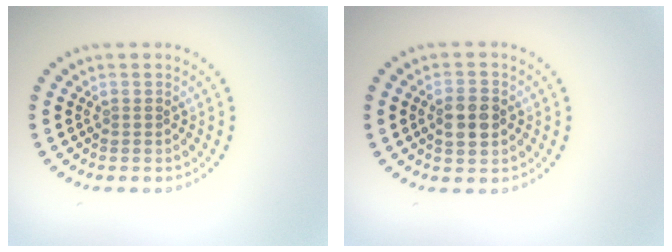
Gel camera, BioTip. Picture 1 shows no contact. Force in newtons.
{"total": 3.0, "press": 3.0, "slide": 0.3}